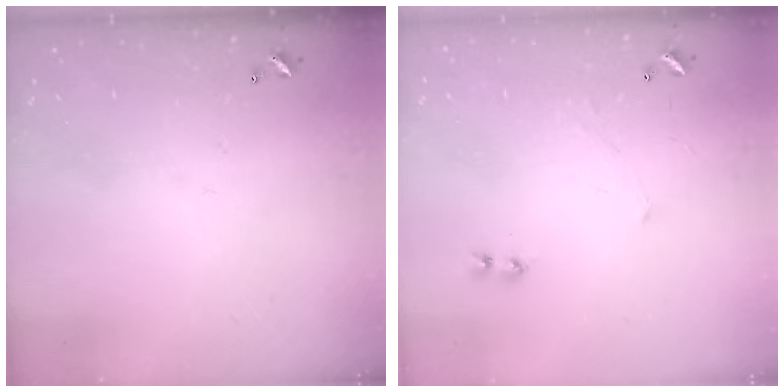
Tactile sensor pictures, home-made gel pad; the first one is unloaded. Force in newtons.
{"total": 2.4, "press": 2.3, "slide": 0.5}